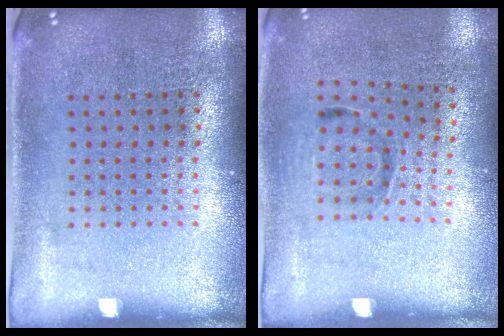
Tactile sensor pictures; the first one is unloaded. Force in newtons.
{"total": 0.9, "press": 0.7, "slide": 0.6}